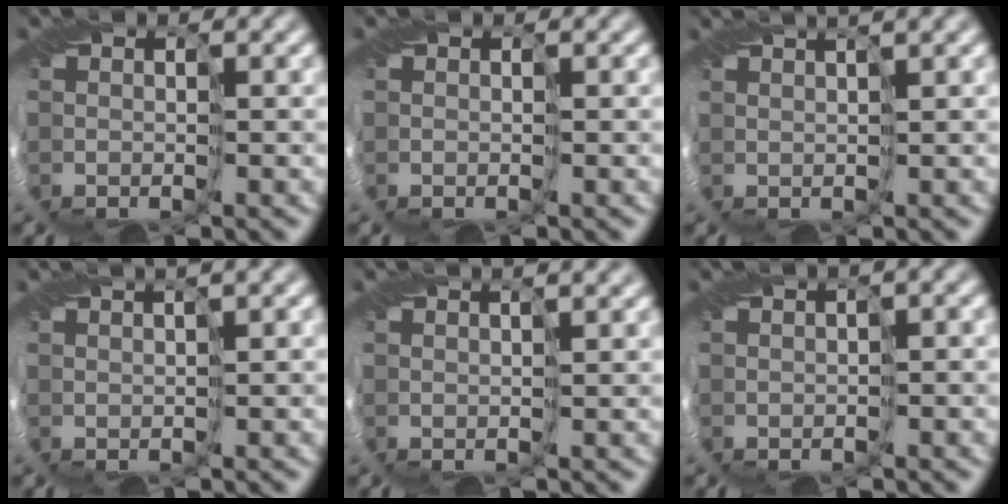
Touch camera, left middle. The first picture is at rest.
{"total": 0.0}
{"total": 2.5, "force": [1.8, 0.1, 1.7], "torque": [-0.034, 0.006, 0.026]}
{"total": 2.2, "force": [1.5, 0.0, 1.6], "torque": [-0.033, 0.004, 0.024]}
{"total": 3.2, "force": [2.4, 0.7, 1.9], "torque": [-0.021, 0.013, 0.018]}
{"total": 1.7, "force": [0.6, 0.1, 1.6], "torque": [-0.034, 0.005, 0.012]}